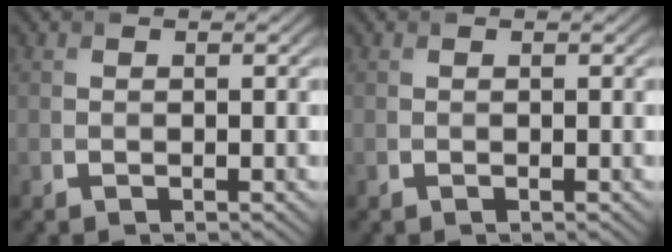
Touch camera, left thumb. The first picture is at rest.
{"total": 0.0}